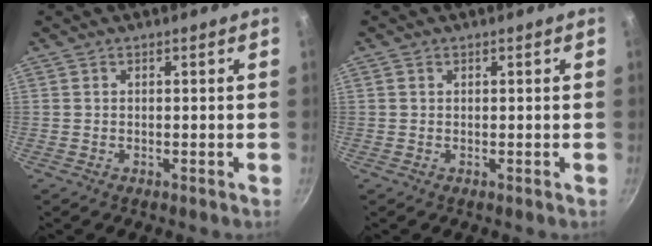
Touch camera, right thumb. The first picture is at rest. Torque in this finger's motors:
{"motor_torque": [-0.13, -0.67, -0.18, -0.14, 0.05]}